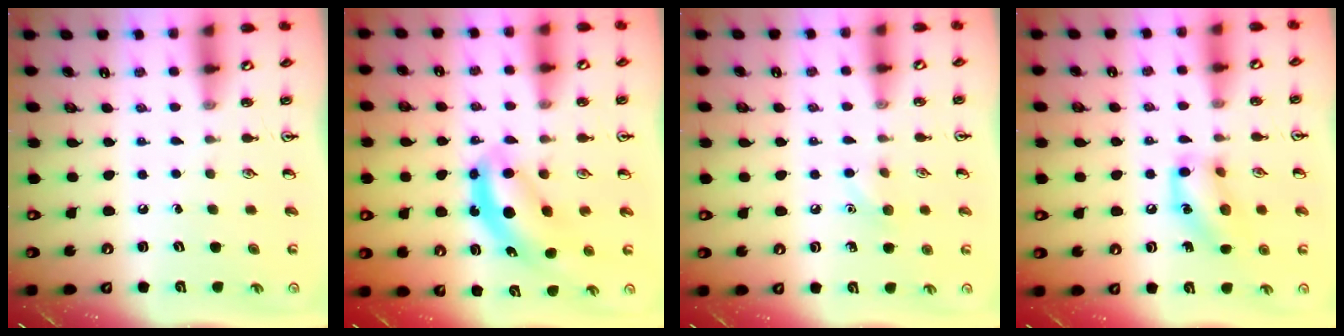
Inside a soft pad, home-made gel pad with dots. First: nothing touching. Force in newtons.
{"total": 5.6, "press": 5.5, "slide": 1.2}
{"total": 5.8, "press": 5.5, "slide": 1.7}
{"total": 12.2, "press": 12.1, "slide": 2.0}